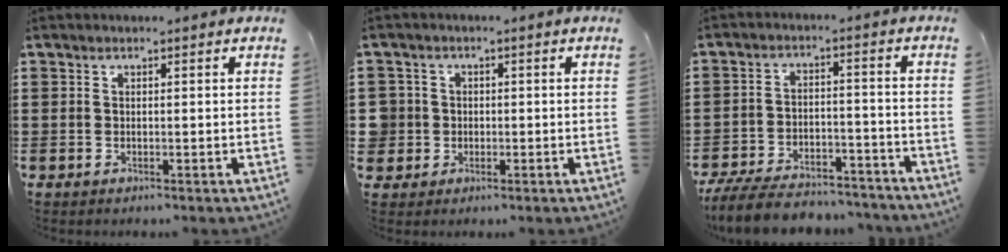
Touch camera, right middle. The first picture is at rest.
{"total": 3.6, "force": [-0.4, 3.6, 0.4], "torque": [-0.039, 0.004, -0.018]}
{"total": 8.2, "force": [-7.7, 1.6, 2.4], "torque": [-0.044, 0.017, -0.146]}